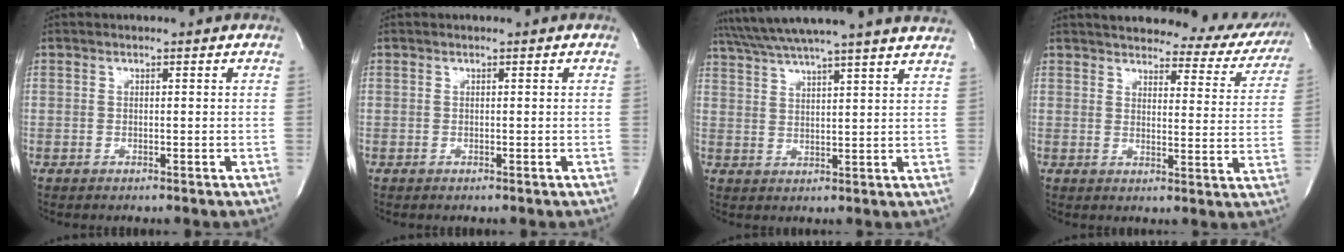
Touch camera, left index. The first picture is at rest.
{"total": 0.0}
{"total": 21.2, "force": [19.1, -0.7, 9.2], "torque": [-0.162, 0.002, 0.259]}
{"total": 18.8, "force": [17.1, 5.2, 5.8], "torque": [-0.056, -0.031, 0.183]}